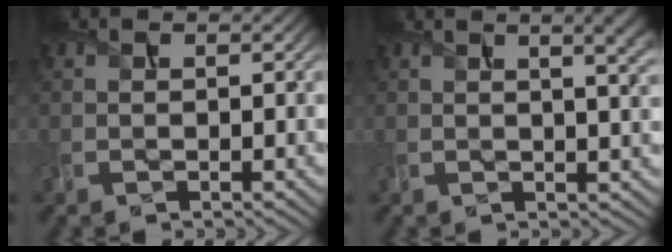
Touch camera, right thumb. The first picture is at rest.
{"total": 7.1, "force": [2.9, 2.3, 6.1], "torque": [-0.068, 0.024, 0.027]}